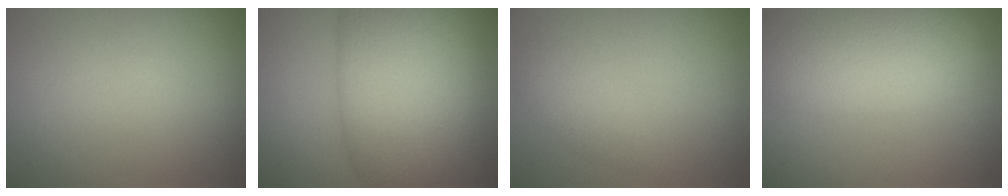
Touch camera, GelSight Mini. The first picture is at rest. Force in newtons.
{"total": 12.5, "press": 12.5, "slide": 0.2}
{"total": 1.6, "press": 1.6, "slide": 0.0}
{"total": 7.6, "press": 7.6, "slide": 0.4}